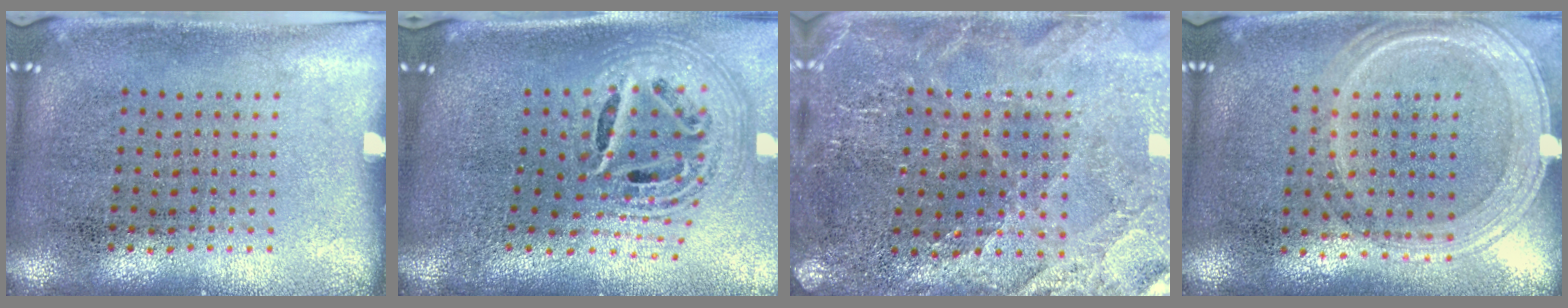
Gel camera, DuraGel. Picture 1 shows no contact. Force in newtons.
{"total": 2.5, "press": 1.7, "slide": 1.9}
{"total": 1.9, "press": 1.9, "slide": 0.3}
{"total": 1.3, "press": 1.2, "slide": 0.3}